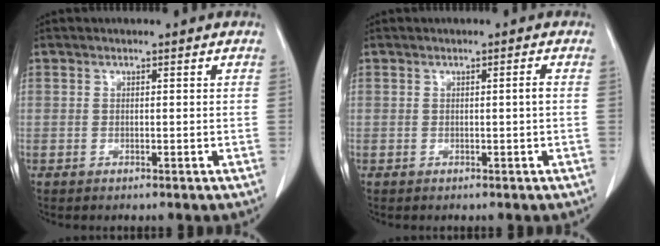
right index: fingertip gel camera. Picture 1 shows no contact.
{"total": 0.9, "force": [-0.1, -0.2, 0.8], "torque": [-0.011, -0.001, -0.001]}